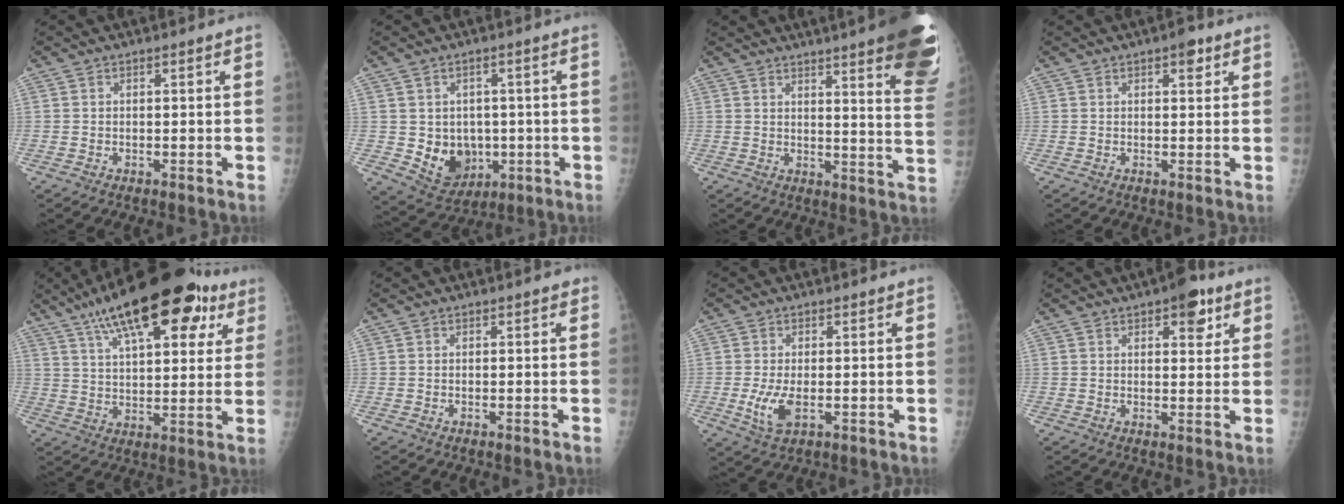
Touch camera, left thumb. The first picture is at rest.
{"total": 9.1, "force": [-1.0, 7.6, 5.0], "torque": [-0.042, -0.004, 0.008]}
{"total": 21.9, "force": [15.0, 2.8, 15.7], "torque": [-0.164, -0.079, 0.173]}
{"total": 3.0, "force": [1.8, 1.2, 2.1], "torque": [-0.018, -0.005, 0.021]}
{"total": 24.5, "force": [13.8, 9.7, 17.8], "torque": [-0.249, -0.004, 0.209]}
{"total": 0.0}
{"total": 5.1, "force": [-0.8, 2.4, 4.5], "torque": [-0.099, -0.012, -0.010]}
{"total": 6.5, "force": [3.6, 2.9, 4.6], "torque": [-0.036, -0.012, 0.041]}